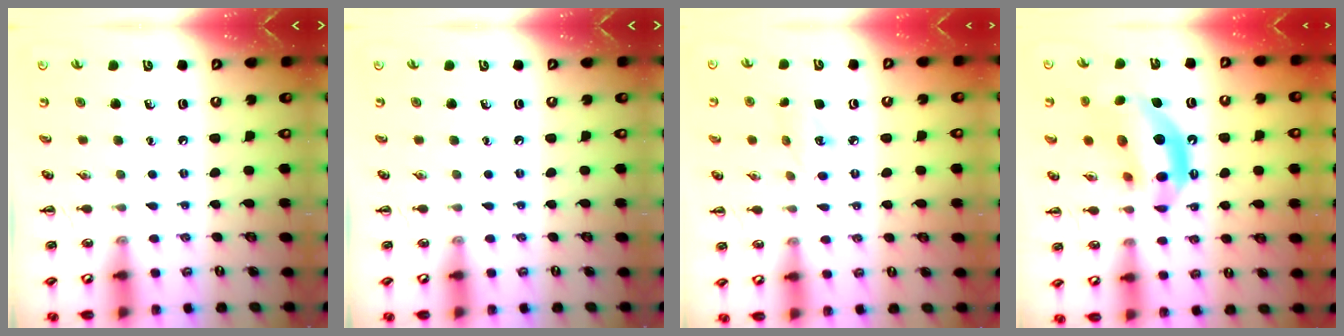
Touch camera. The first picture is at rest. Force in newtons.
{"total": 0.0}
{"total": 5.7, "press": 5.5, "slide": 1.4}
{"total": 16.0, "press": 15.3, "slide": 4.6}